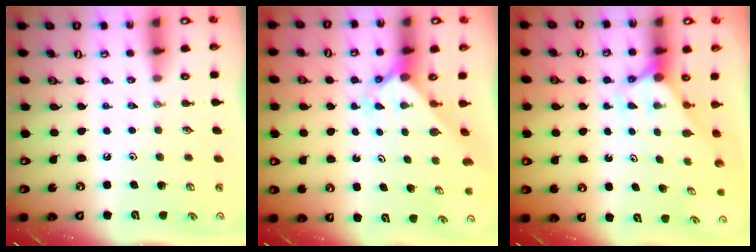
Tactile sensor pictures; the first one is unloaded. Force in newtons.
{"total": 2.4, "press": 2.3, "slide": 0.2}
{"total": 3.0, "press": 3.0, "slide": 0.0}